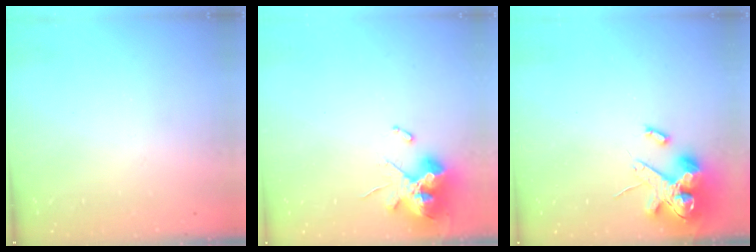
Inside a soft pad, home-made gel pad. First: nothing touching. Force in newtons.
{"total": 13.3, "press": 13.2, "slide": 1.5}
{"total": 12.3, "press": 12.2, "slide": 1.7}